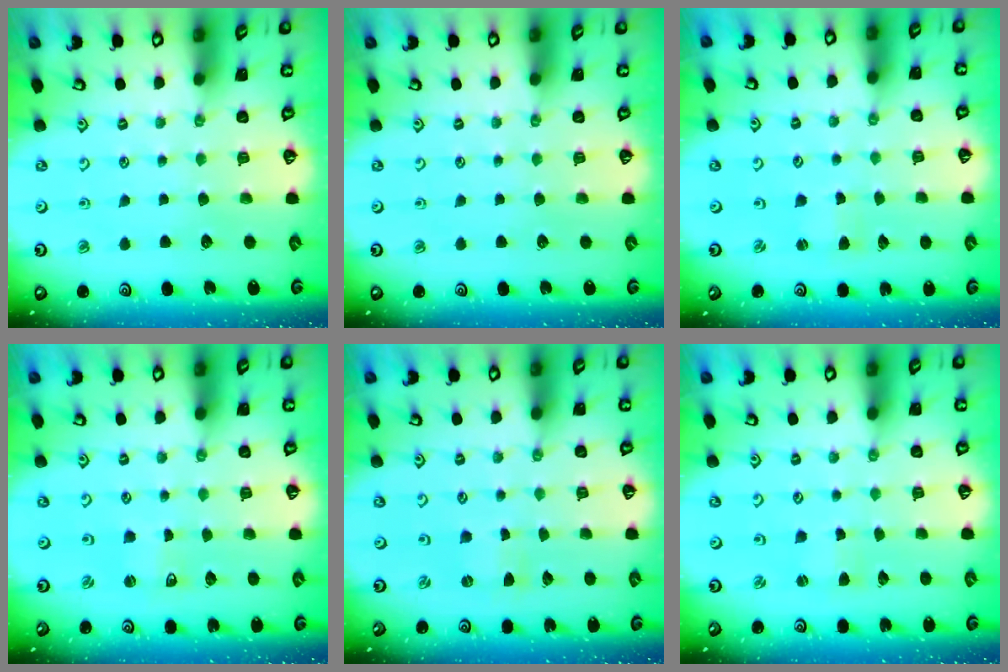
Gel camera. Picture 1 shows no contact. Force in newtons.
{"total": 0.0}
{"total": 2.4, "press": 2.4, "slide": 0.5}
{"total": 1.4, "press": 1.4, "slide": 0.0}
{"total": 0.0}
{"total": 1.8, "press": 1.7, "slide": 0.3}